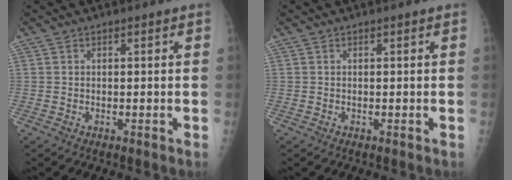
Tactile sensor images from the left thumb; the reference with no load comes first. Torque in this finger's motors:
{"motor_torque": [0.00, 0.00, 0.00, 0.00, 0.00]}